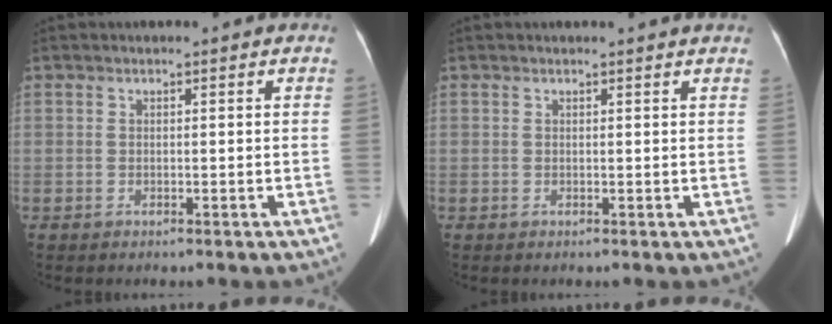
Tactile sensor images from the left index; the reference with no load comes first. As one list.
[{"total": 2.2, "force": [2.1, -0.1, 0.5], "torque": [-0.011, 0.004, 0.017]}]